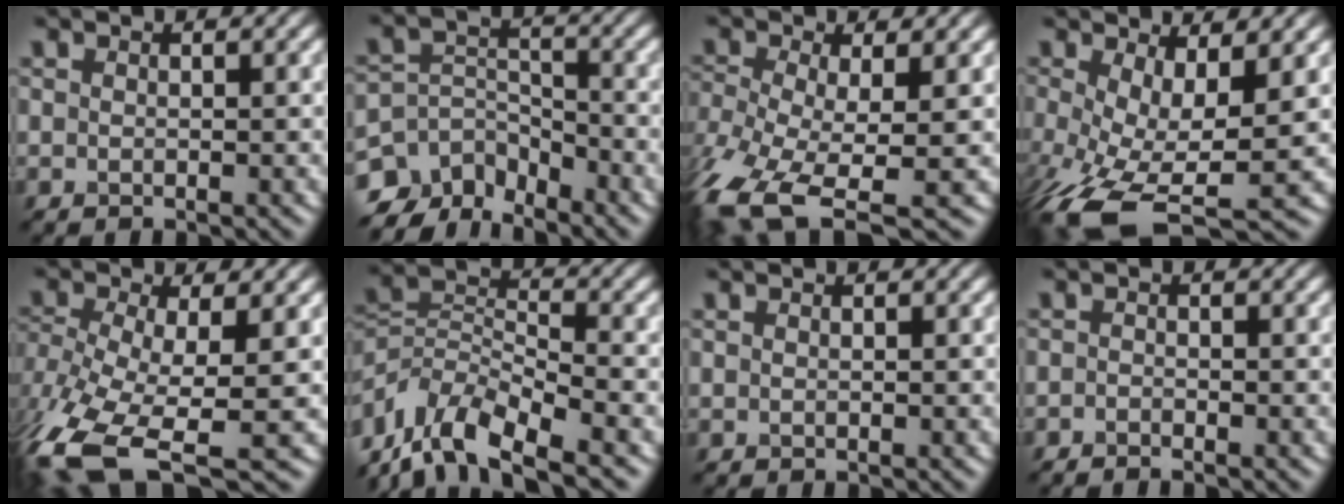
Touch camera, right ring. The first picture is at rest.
{"total": 6.6, "force": [-5.5, 3.3, 1.7], "torque": [-0.014, -0.002, -0.102]}
{"total": 10.6, "force": [-5.4, 4.7, 7.9], "torque": [-0.188, -0.031, -0.100]}
{"total": 10.0, "force": [-2.8, 4.2, 8.7], "torque": [-0.178, -0.032, -0.042]}
{"total": 12.6, "force": [-6.3, 5.4, 9.5], "torque": [-0.229, -0.031, -0.104]}
{"total": 8.4, "force": [-5.8, 3.5, 5.0], "torque": [-0.092, 0.001, -0.122]}
{"total": 0.0}
{"total": 0.9, "force": [-0.8, 0.0, 0.3], "torque": [-0.004, -0.003, -0.017]}